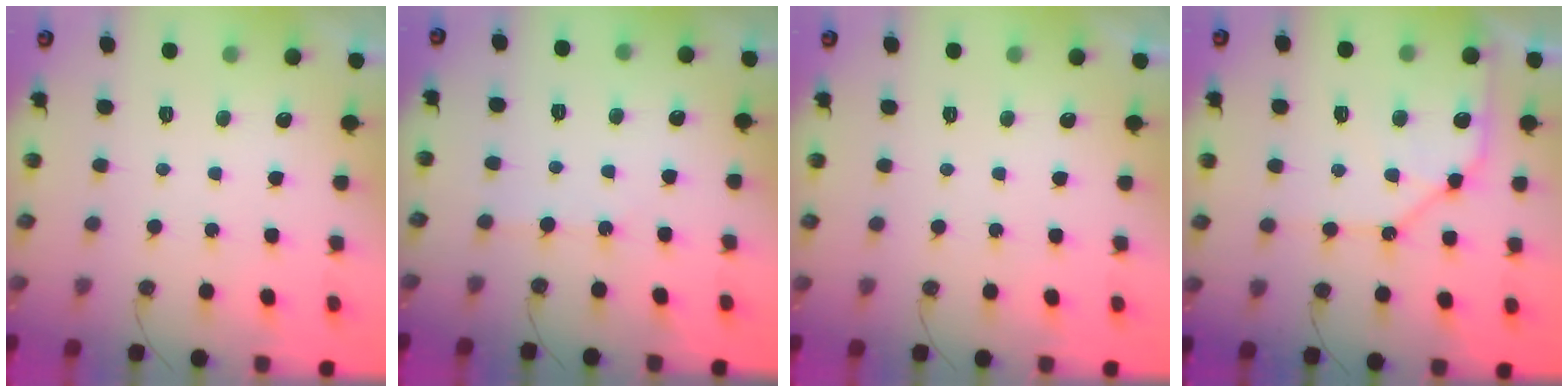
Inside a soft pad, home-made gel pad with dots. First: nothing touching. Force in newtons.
{"total": 2.8, "press": 2.8, "slide": 0.4}
{"total": 0.0}
{"total": 12.2, "press": 12.1, "slide": 1.7}